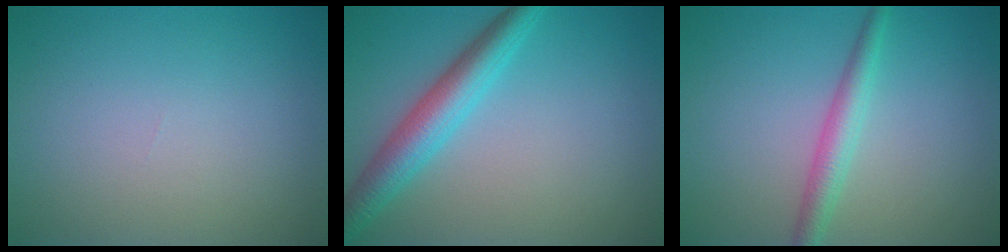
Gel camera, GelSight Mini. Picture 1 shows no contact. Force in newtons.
{"total": 4.7, "press": 4.7, "slide": 0.1}
{"total": 2.6, "press": 2.6, "slide": 0.0}